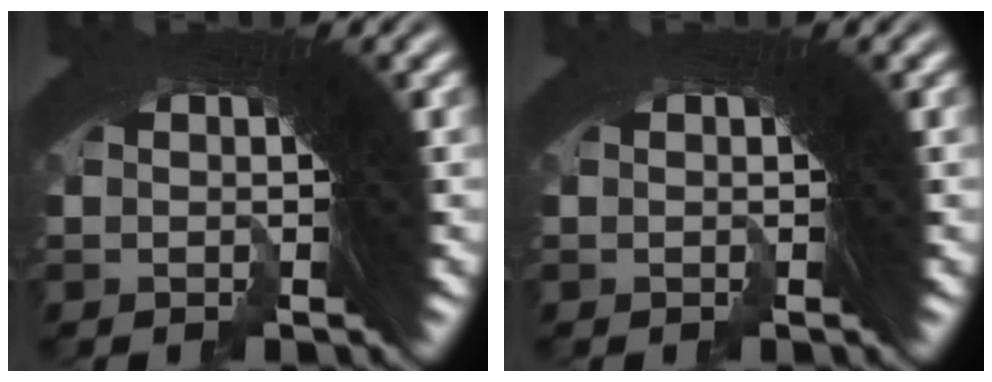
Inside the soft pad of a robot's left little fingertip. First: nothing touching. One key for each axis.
{"total": 0.0}